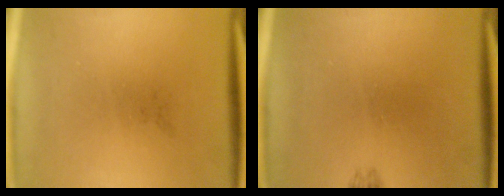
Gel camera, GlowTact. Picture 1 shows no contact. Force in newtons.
{"total": 0.7}